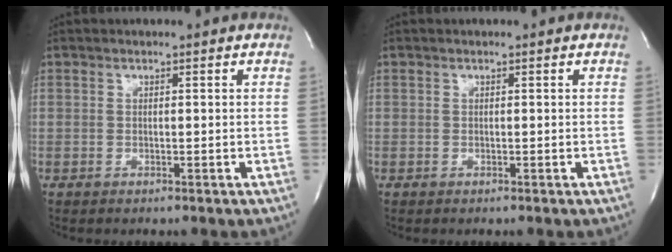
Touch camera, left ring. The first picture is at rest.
{"total": 0.0}